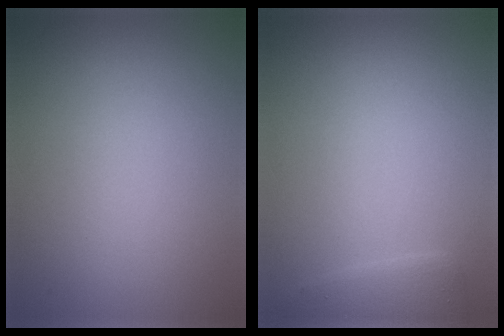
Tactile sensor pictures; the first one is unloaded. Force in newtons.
{"total": 1.2, "press": 1.2, "slide": 0.1}